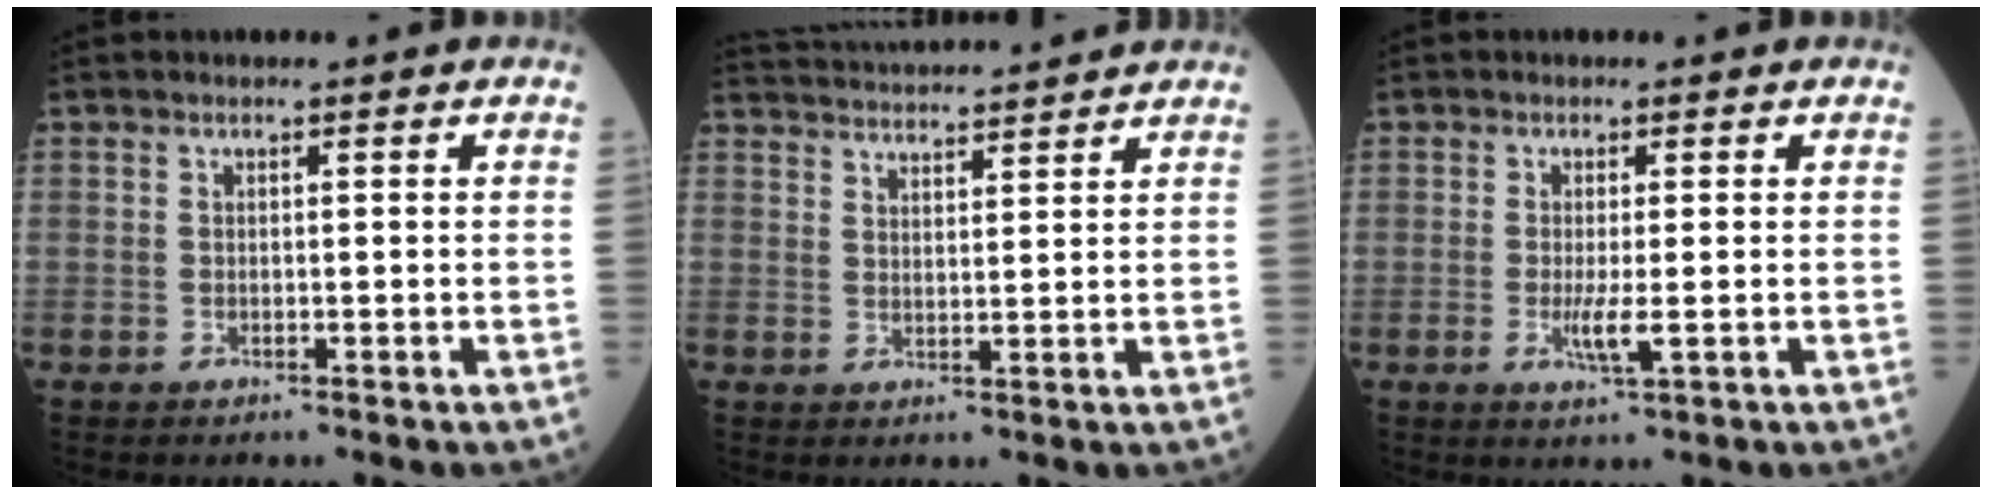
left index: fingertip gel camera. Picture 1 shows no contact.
{"total": 14.3, "force": [13.6, 1.2, 4.0], "torque": [-0.078, 0.037, 0.204]}
{"total": 3.1, "force": [-0.6, 0.3, 3.0], "torque": [-0.064, -0.007, -0.009]}